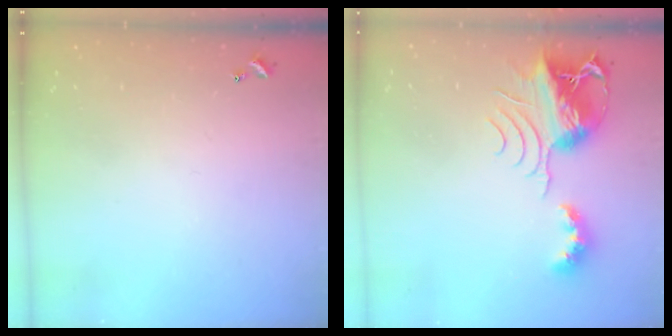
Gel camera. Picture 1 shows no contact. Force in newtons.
{"total": 11.3, "press": 11.2, "slide": 1.1}